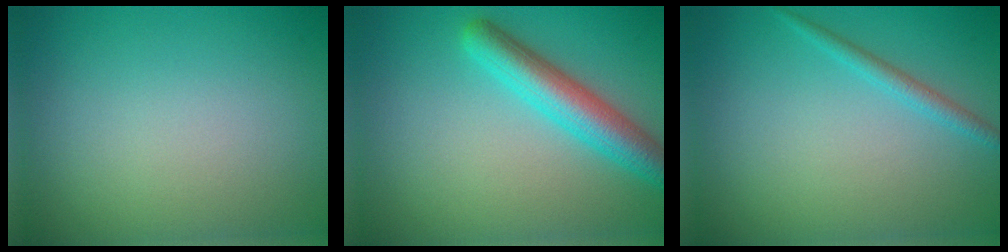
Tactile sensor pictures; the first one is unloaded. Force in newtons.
{"total": 4.9, "press": 4.9, "slide": 0.2}
{"total": 1.5, "press": 1.5, "slide": 0.1}